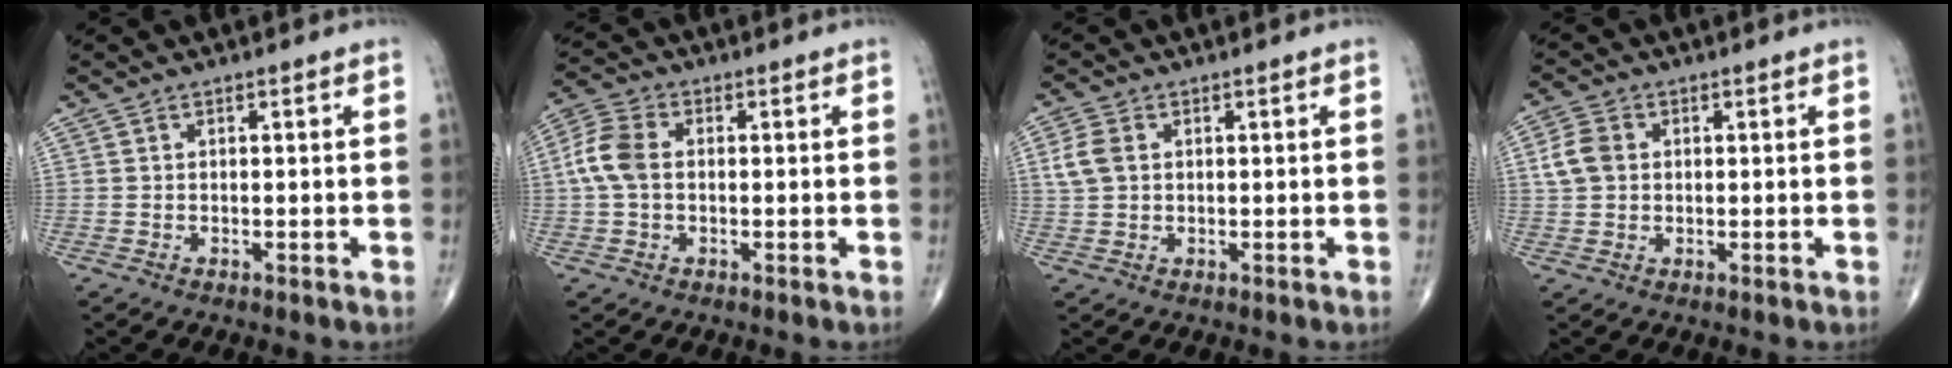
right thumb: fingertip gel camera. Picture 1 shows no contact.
{"total": 6.9, "force": [0.2, 4.6, 5.1], "torque": [-0.119, 0.019, -0.003]}
{"total": 4.2, "force": [0.9, 3.0, 2.8], "torque": [-0.063, 0.006, 0.018]}
{"total": 5.0, "force": [0.8, 3.9, 3.0], "torque": [-0.058, 0.007, 0.011]}